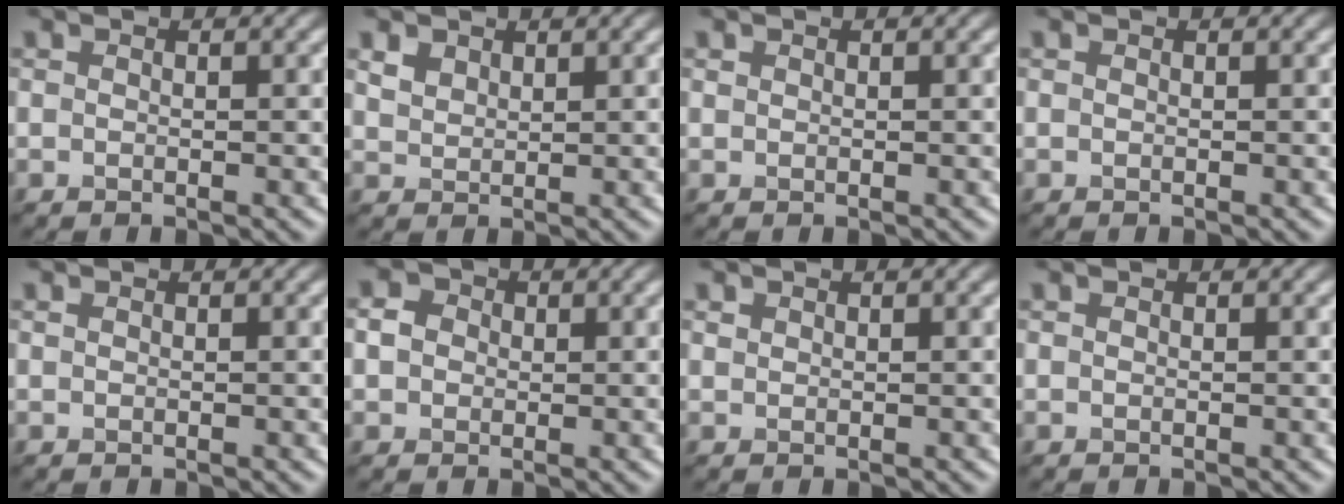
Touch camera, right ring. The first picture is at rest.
{"total": 1.2, "force": [0.9, 0.0, -0.8], "torque": [-0.011, -0.002, 0.052]}
{"total": 0.9, "force": [-0.2, -0.6, -0.6], "torque": [-0.002, -0.005, 0.012]}
{"total": 0.0}
{"total": 0.0}
{"total": 0.9, "force": [-0.2, 0.8, -0.3], "torque": [-0.014, 0.002, 0.013]}
{"total": 1.2, "force": [-0.2, -0.7, -0.9], "torque": [-0.007, -0.002, 0.019]}
{"total": 0.0}